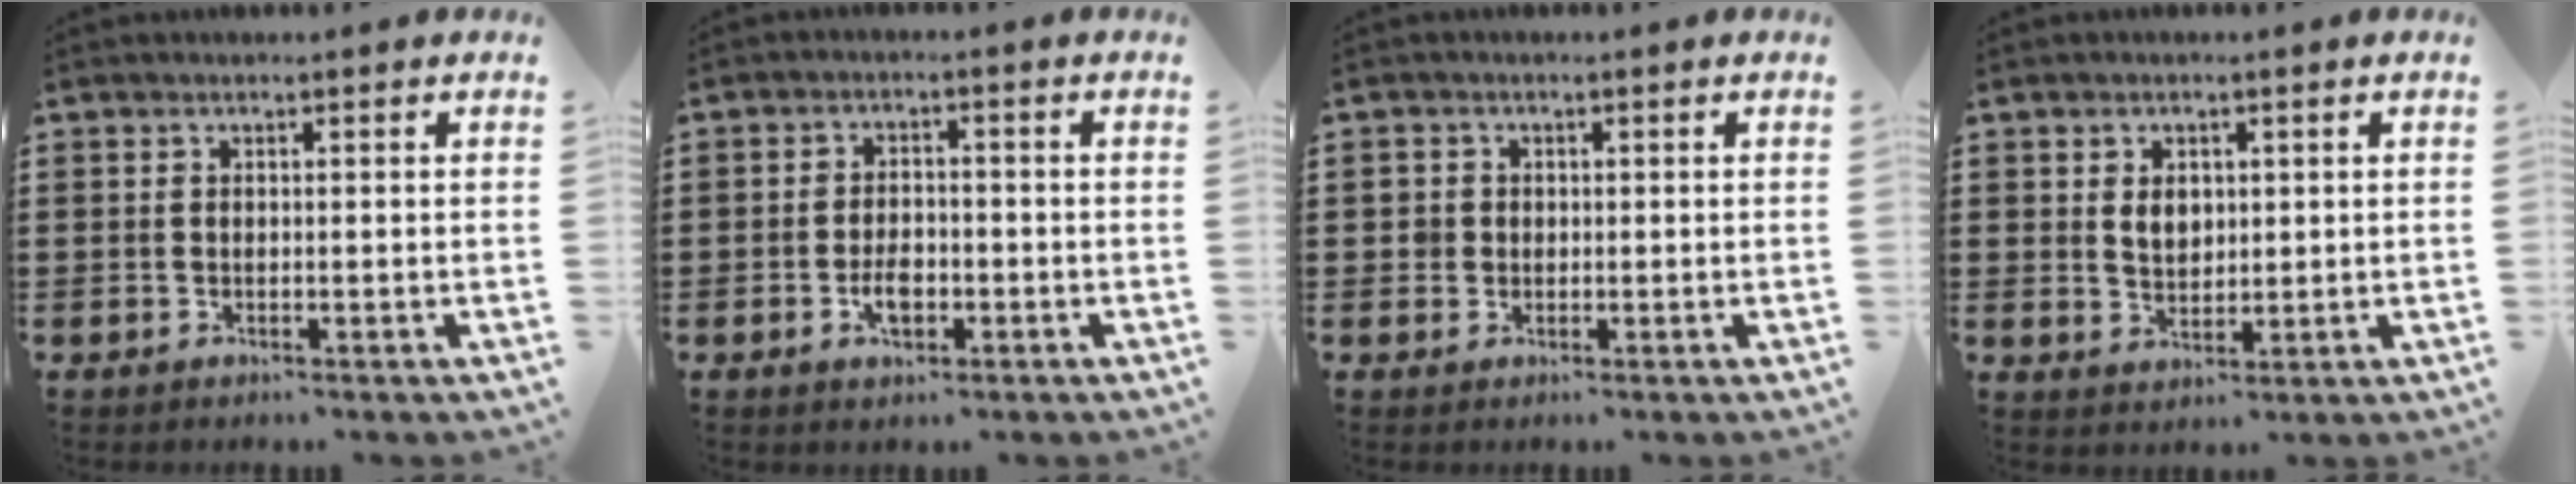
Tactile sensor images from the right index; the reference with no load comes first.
{"total": 3.7, "force": [-1.3, 1.8, 2.9], "torque": [-0.059, 0.000, -0.025]}
{"total": 1.7, "force": [0.0, 1.7, 0.4], "torque": [-0.014, 0.008, -0.002]}
{"total": 3.0, "force": [0.8, 2.1, 2.0], "torque": [-0.038, 0.006, 0.012]}